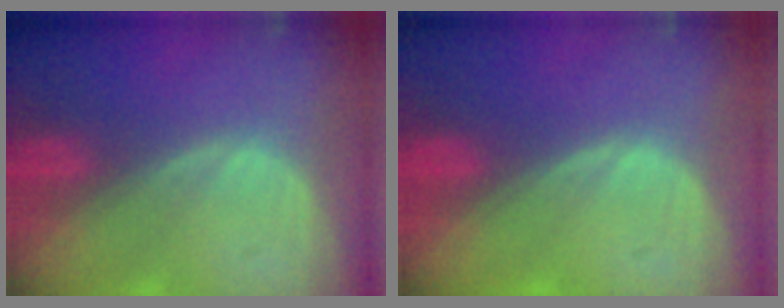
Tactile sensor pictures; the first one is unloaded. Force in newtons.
{"total": 0.0}